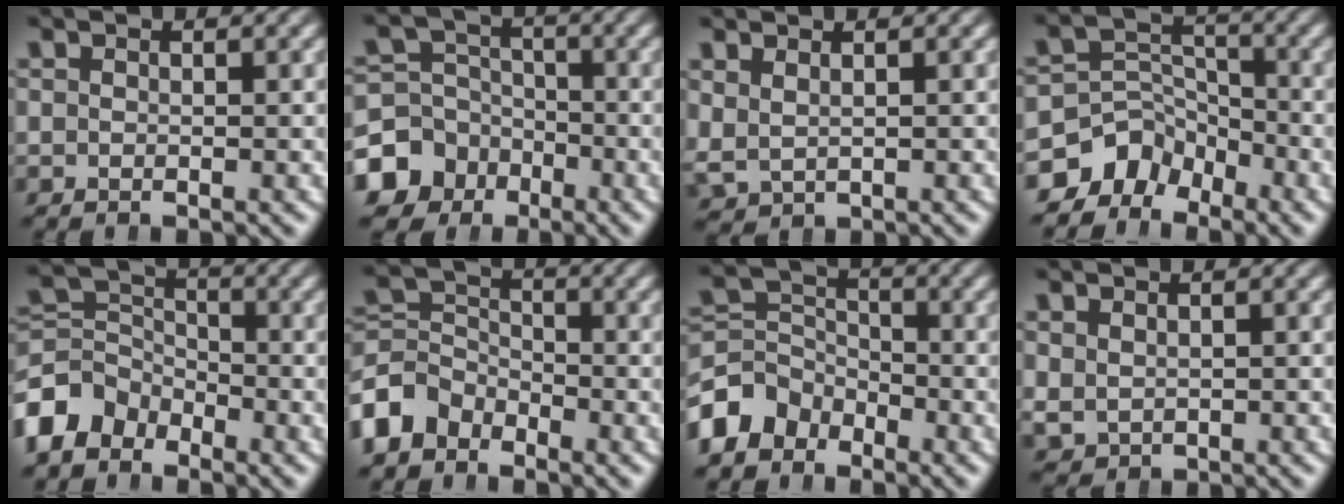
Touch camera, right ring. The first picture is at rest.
{"total": 9.4, "force": [-4.1, 7.9, 3.0], "torque": [-0.043, -0.042, -0.061]}
{"total": 1.9, "force": [1.0, 1.5, 0.7], "torque": [-0.026, -0.005, 0.032]}
{"total": 8.4, "force": [-3.8, 6.6, 3.5], "torque": [-0.052, -0.022, -0.065]}
{"total": 7.0, "force": [-2.6, 5.9, 2.7], "torque": [-0.064, -0.028, -0.041]}
{"total": 5.8, "force": [-2.4, 4.9, 2.0], "torque": [-0.051, -0.026, -0.036]}
{"total": 6.4, "force": [-2.8, 5.3, 2.2], "torque": [-0.049, -0.027, -0.043]}
{"total": 1.6, "force": [0.4, 1.5, 0.5], "torque": [-0.013, -0.013, 0.024]}